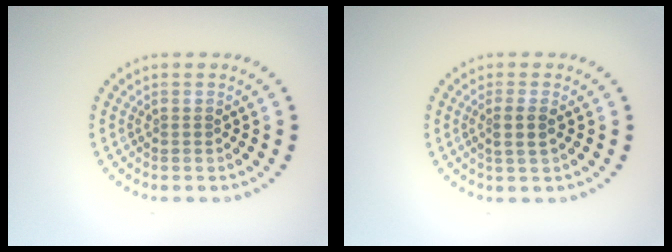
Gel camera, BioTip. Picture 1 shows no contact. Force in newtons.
{"total": 1.9, "press": 1.7, "slide": 0.9}